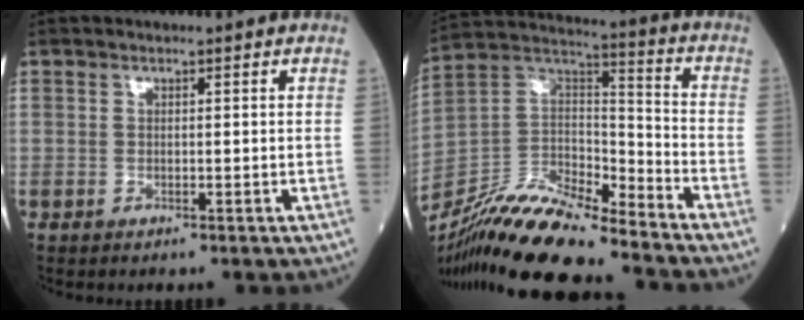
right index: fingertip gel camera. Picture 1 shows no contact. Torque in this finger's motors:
{"motor_torque": [0.33, -0.72, -0.01, -0.06]}